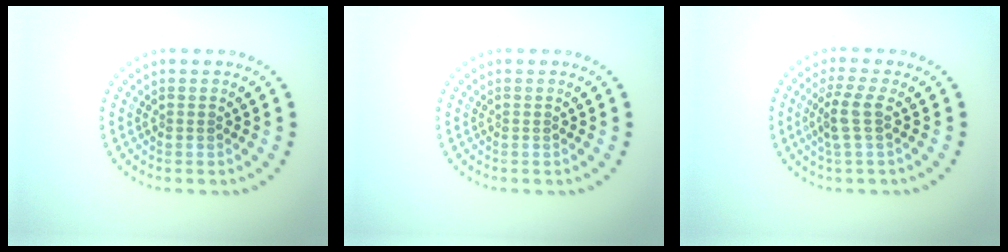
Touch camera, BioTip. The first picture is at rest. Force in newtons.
{"total": 0.0}
{"total": 2.5, "press": 2.0, "slide": 1.6}